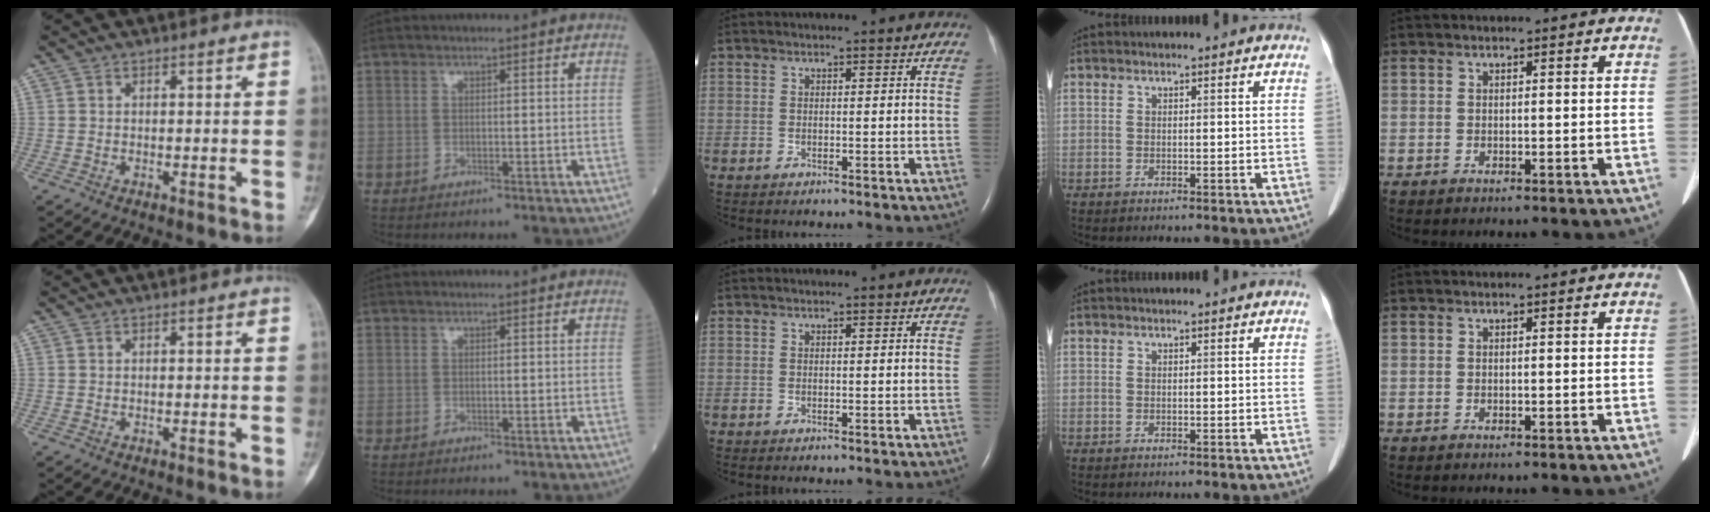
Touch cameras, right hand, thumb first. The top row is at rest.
{}